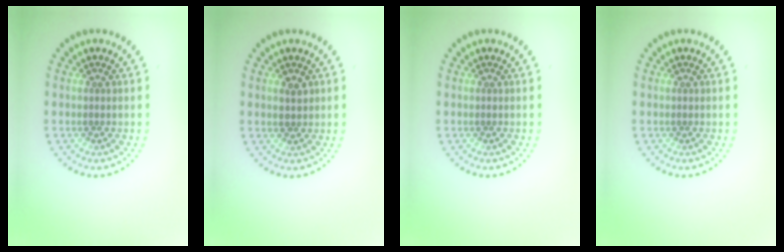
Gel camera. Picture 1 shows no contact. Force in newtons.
{"total": 1.3, "press": 1.3, "slide": 0.2}
{"total": 0.0}
{"total": 0.0}